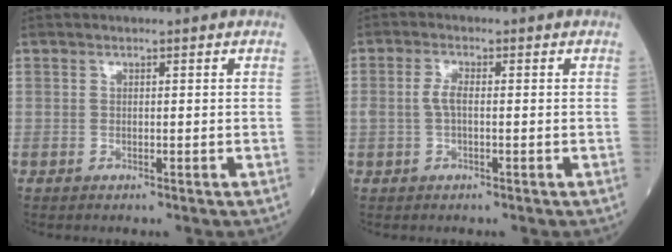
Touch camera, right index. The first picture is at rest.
{"total": 2.4, "force": [-0.1, 0.8, 2.2], "torque": [-0.049, 0.003, -0.003]}